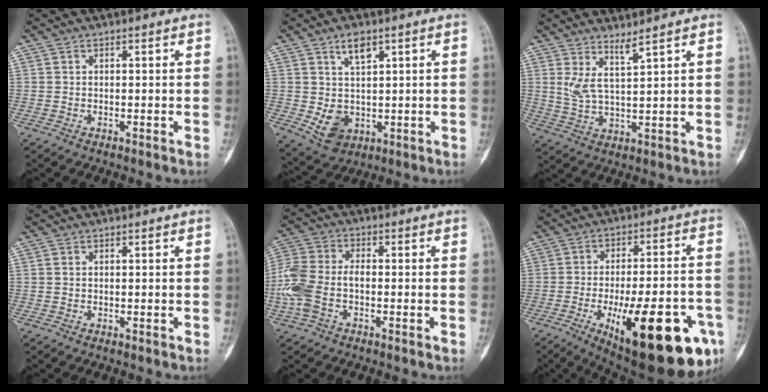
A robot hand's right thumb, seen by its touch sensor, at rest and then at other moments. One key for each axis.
{"total": 8.4, "fx": 2.1, "fy": 6.0, "fz": 5.5, "tx": -0.066, "ty": -0.019, "tz": 0.054}
{"total": 4.5, "fx": 3.1, "fy": 0.1, "fz": 3.3, "tx": -0.072, "ty": -0.040, "tz": 0.070}
{"total": 0.0}
{"total": 10.5, "fx": -2.5, "fy": 6.5, "fz": 7.9, "tx": -0.189, "ty": 0.024, "tz": -0.055}
{"total": 26.7, "fx": -10.5, "fy": 8.9, "fz": 22.9, "tx": -0.281, "ty": 0.019, "tz": -0.135}